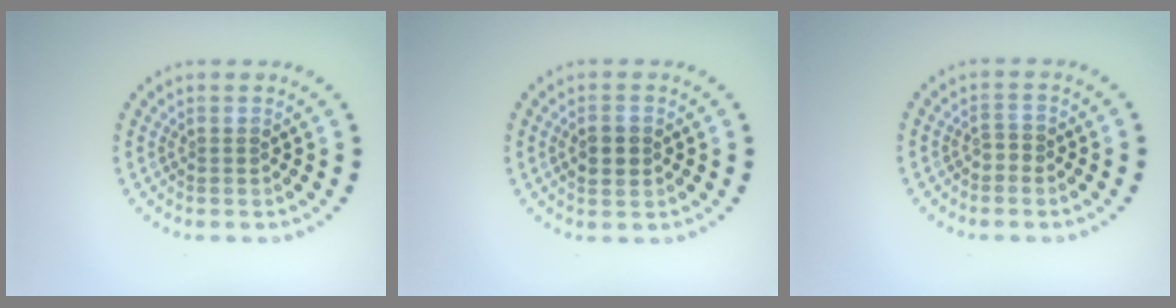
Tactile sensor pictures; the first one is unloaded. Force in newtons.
{"total": 2.3, "press": 2.3, "slide": 0.2}
{"total": 1.0, "press": 0.8, "slide": 0.6}